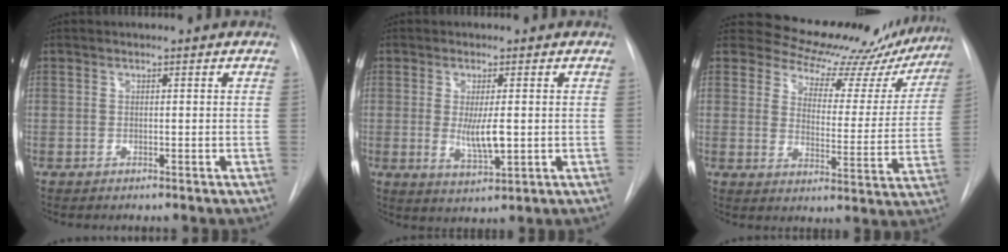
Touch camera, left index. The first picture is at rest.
{"total": 4.9, "force": [-0.1, 1.2, 4.7], "torque": [-0.086, -0.012, 0.004]}
{"total": 19.2, "force": [17.2, 7.0, 4.7], "torque": [-0.045, -0.036, 0.194]}